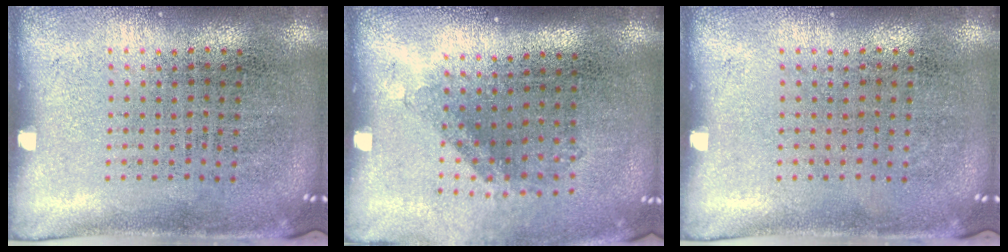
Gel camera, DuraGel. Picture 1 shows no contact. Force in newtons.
{"total": 1.3, "press": 1.0, "slide": 0.9}
{"total": 0.0}